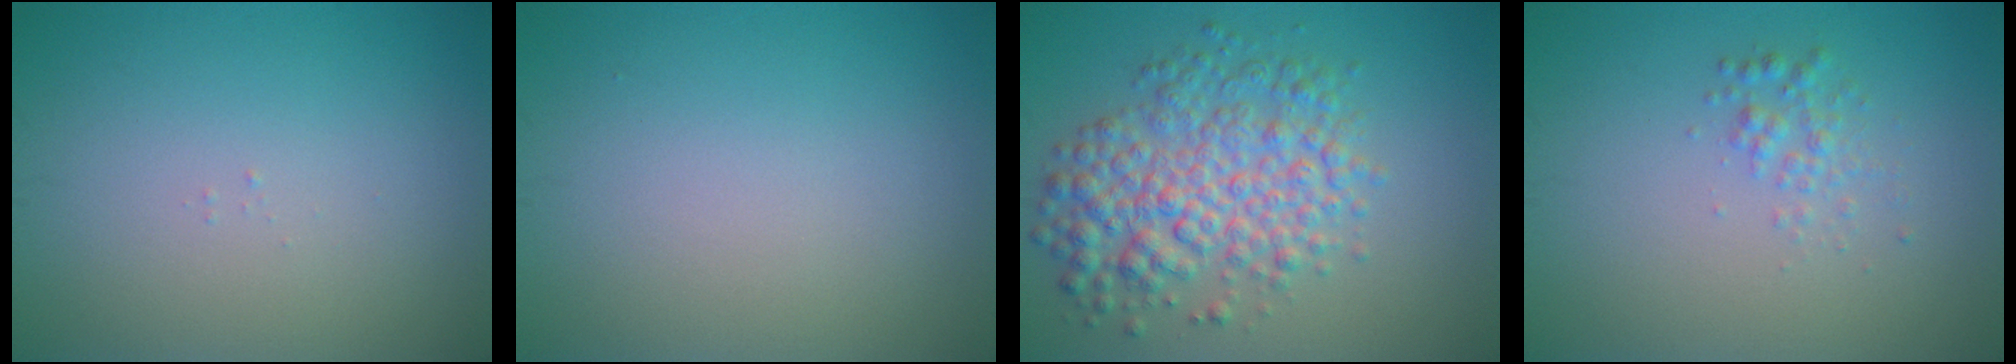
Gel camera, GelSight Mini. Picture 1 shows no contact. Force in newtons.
{"total": 0.0}
{"total": 6.2, "press": 6.2, "slide": 0.0}
{"total": 1.5, "press": 1.5, "slide": 0.1}